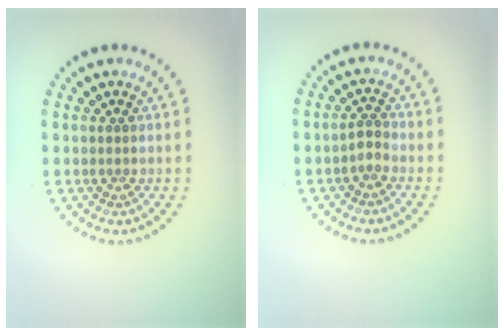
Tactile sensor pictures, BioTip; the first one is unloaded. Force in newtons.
{"total": 1.1, "press": 0.9, "slide": 0.6}